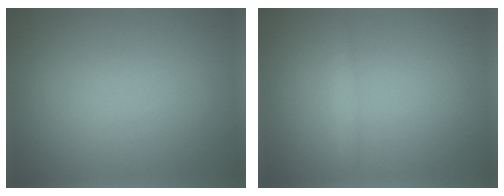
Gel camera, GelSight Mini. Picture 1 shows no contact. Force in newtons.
{"total": 0.8, "press": 0.8, "slide": 0.1}